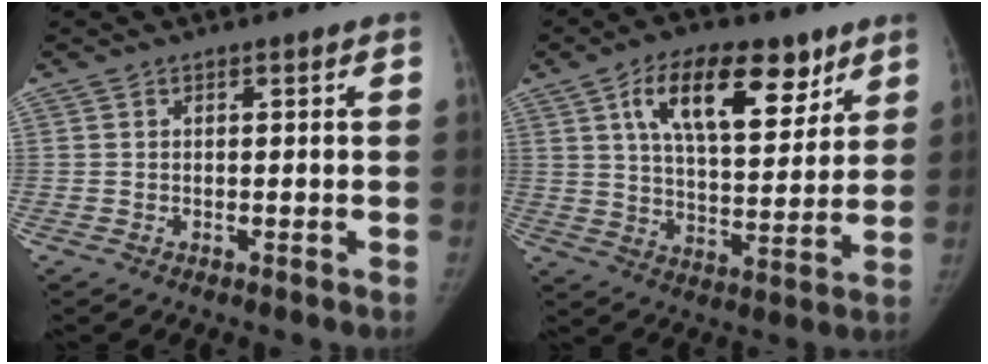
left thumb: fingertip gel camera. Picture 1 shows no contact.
{"total": 17.4, "force": [8.8, 8.3, 12.5], "torque": [-0.158, -0.031, 0.148]}